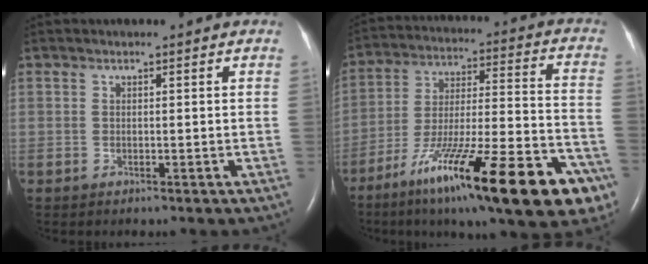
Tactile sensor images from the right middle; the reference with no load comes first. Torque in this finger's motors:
{"motor_torque": [1.18, -0.95, 0.62, 0.15]}